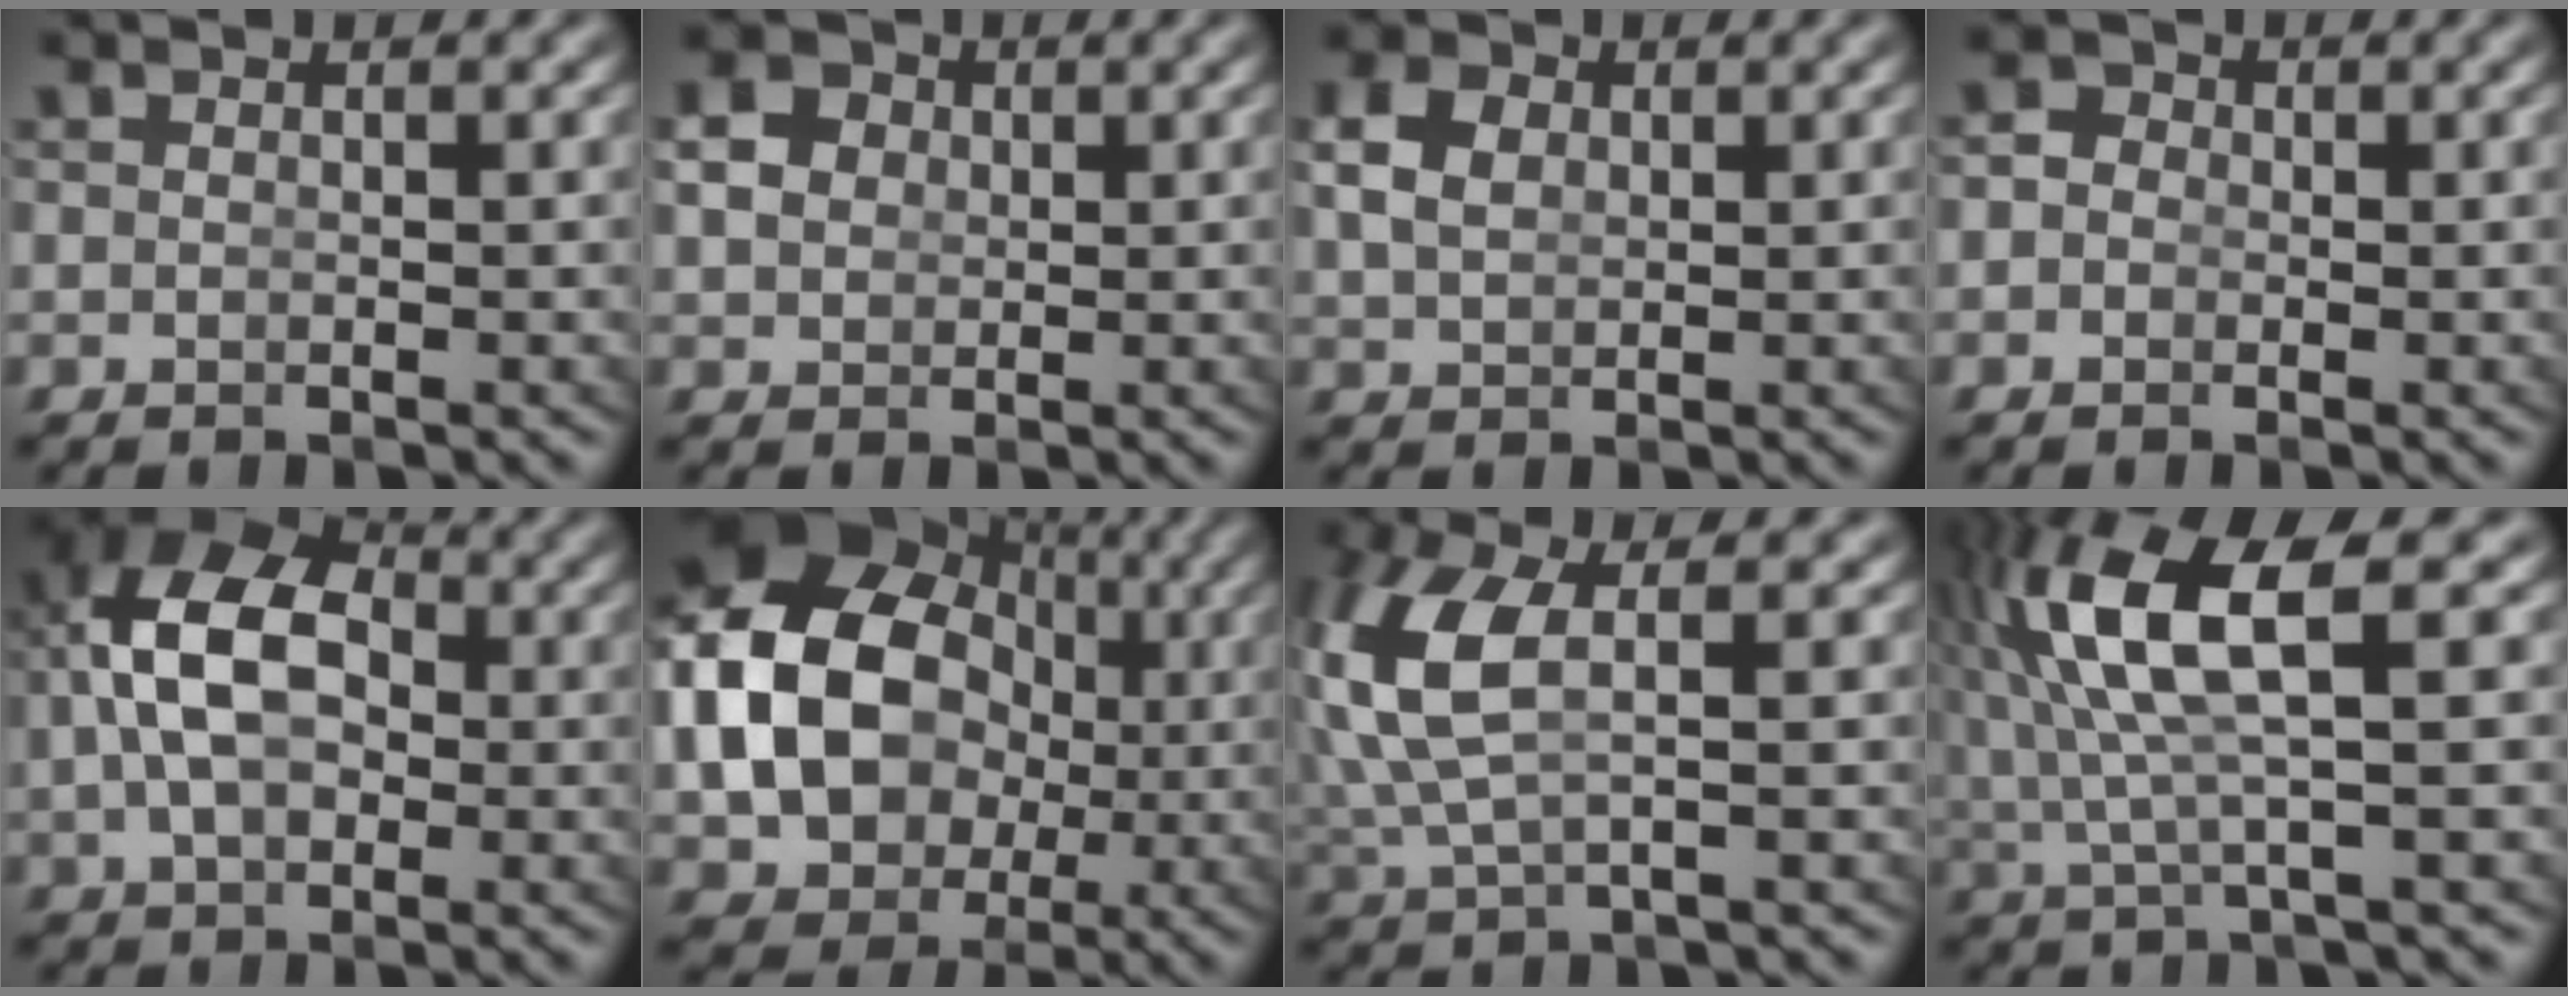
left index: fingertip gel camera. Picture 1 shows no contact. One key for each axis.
{"total": 3.4, "fx": 1.0, "fy": 2.8, "fz": 1.7, "tx": -0.033, "ty": -0.012, "tz": 0.025}
{"total": 3.6, "fx": 1.0, "fy": 2.8, "fz": 2.0, "tx": -0.039, "ty": -0.011, "tz": 0.028}
{"total": 2.2, "fx": -0.1, "fy": 2.1, "fz": 0.8, "tx": -0.006, "ty": -0.002, "tz": -0.012}
{"total": 9.0, "fx": 1.1, "fy": 6.0, "fz": 6.7, "tx": -0.129, "ty": -0.006, "tz": 0.019}
{"total": 15.6, "fx": 1.5, "fy": 12.5, "fz": 9.2, "tx": -0.199, "ty": -0.055, "tz": 0.047}
{"total": 5.9, "fx": 1.2, "fy": 2.9, "fz": 5.0, "tx": -0.137, "ty": -0.012, "tz": 0.035}
{"total": 8.4, "fx": 2.1, "fy": 2.8, "fz": 7.6, "tx": -0.157, "ty": -0.007, "tz": 0.044}